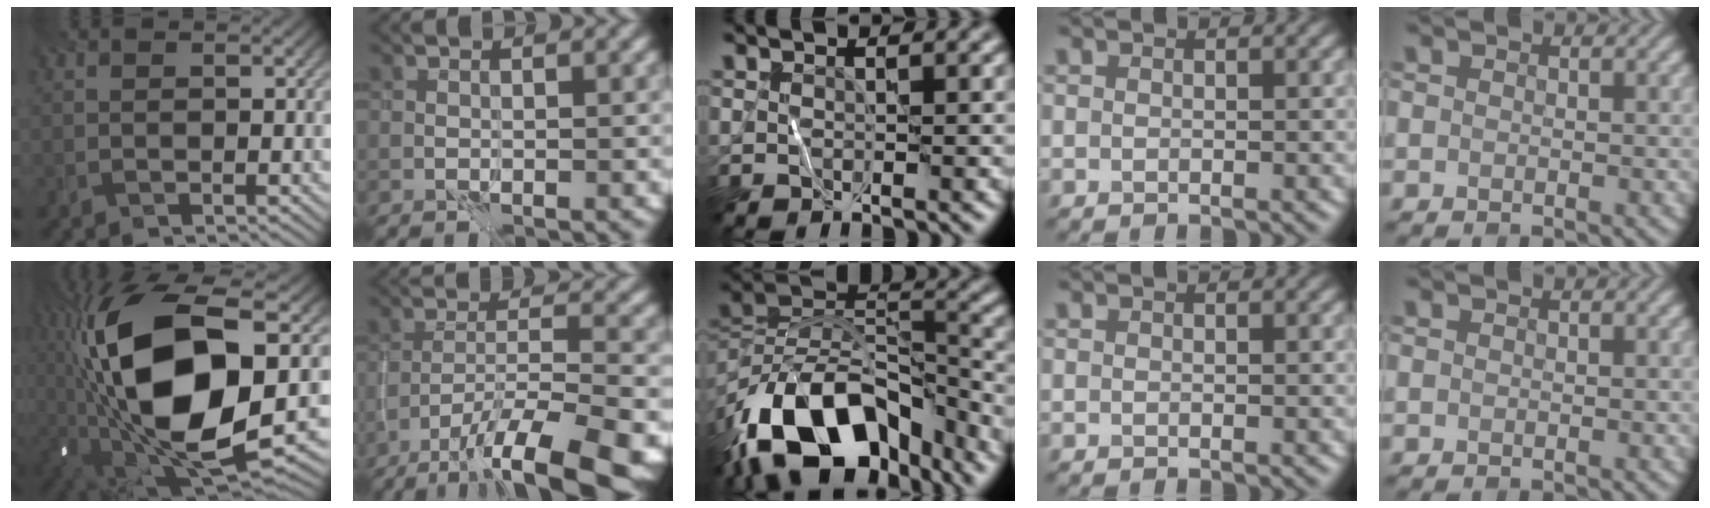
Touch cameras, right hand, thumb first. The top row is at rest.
{"thumb": {"total": 20.2, "force": [0.9, 9.4, 17.8], "torque": [-0.400, -0.009, 0.015]}, "index": {"total": 11.5, "force": [-7.9, 2.5, 7.9], "torque": [-0.132, -0.006, -0.126]}, "middle": {"total": 15.6, "force": [-9.3, 8.0, 9.7], "torque": [-0.195, 0.011, -0.156]}}